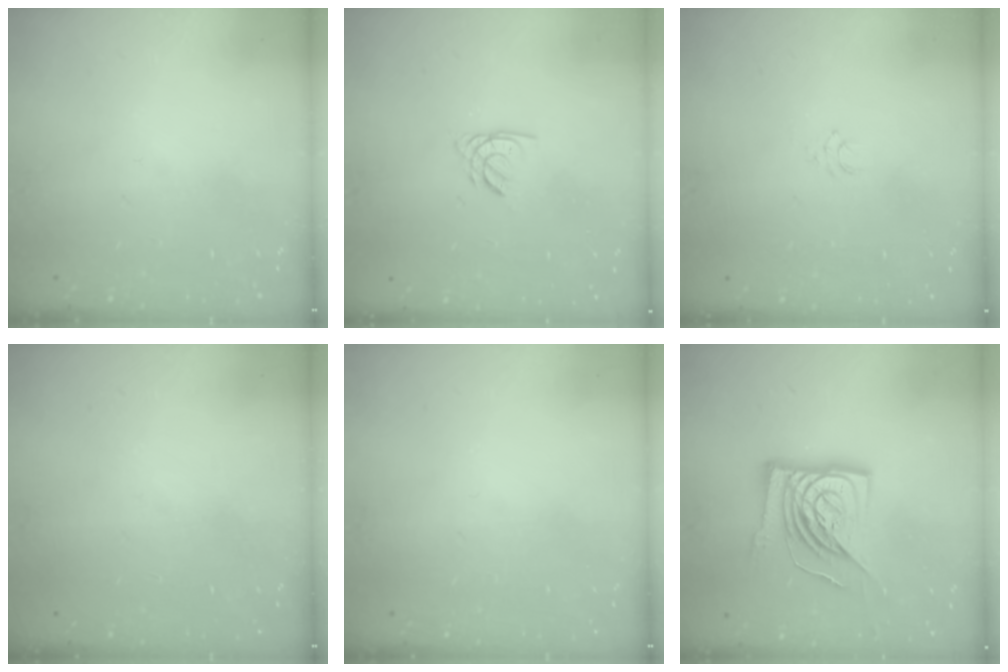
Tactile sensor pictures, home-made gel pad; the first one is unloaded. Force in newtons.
{"total": 1.8, "press": 1.8, "slide": 0.3}
{"total": 5.0, "press": 4.9, "slide": 0.3}
{"total": 0.0}
{"total": 0.0}
{"total": 18.6, "press": 18.5, "slide": 2.2}